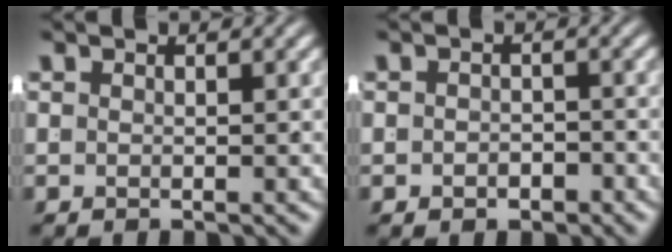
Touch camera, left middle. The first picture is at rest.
{"total": 1.3, "force": [-1.1, 0.7, 0.3], "torque": [-0.001, -0.005, -0.016]}